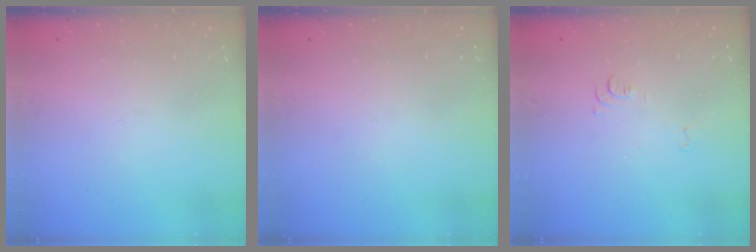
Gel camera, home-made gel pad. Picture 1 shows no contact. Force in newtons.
{"total": 0.0}
{"total": 5.3, "press": 5.2, "slide": 0.7}